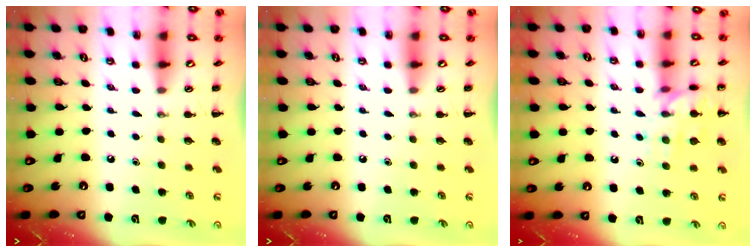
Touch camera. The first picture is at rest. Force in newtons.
{"total": 0.0}
{"total": 13.6, "press": 13.6, "slide": 0.8}